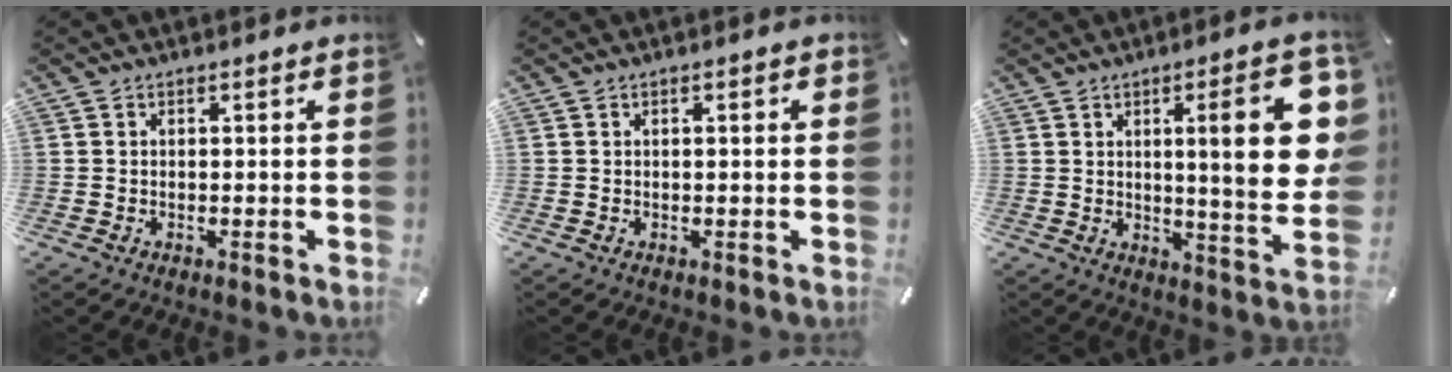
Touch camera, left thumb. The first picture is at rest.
{"total": 1.1, "force": [0.1, 0.2, 1.1], "torque": [-0.020, 0.001, 0.002]}
{"total": 19.2, "force": [4.8, 4.1, 18.1], "torque": [-0.258, -0.019, 0.059]}